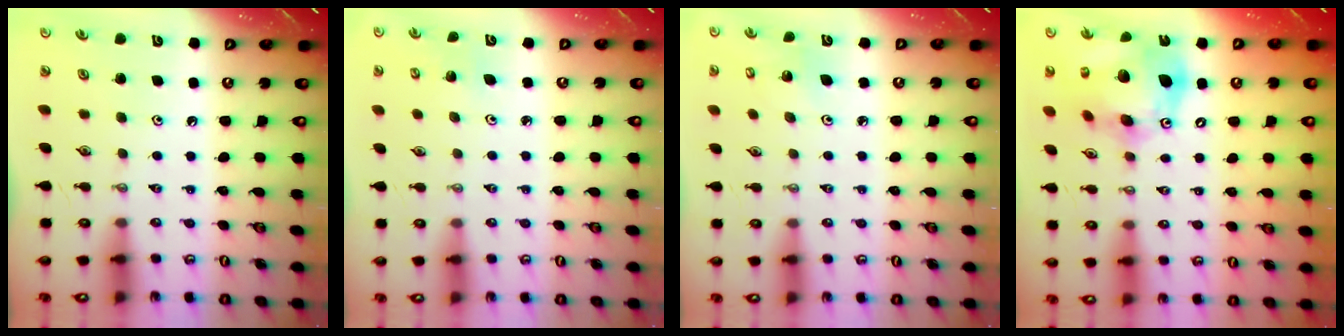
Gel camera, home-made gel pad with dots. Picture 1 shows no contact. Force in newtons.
{"total": 1.4, "press": 1.4, "slide": 0.1}
{"total": 3.5, "press": 3.2, "slide": 1.4}
{"total": 20.4, "press": 20.2, "slide": 3.3}